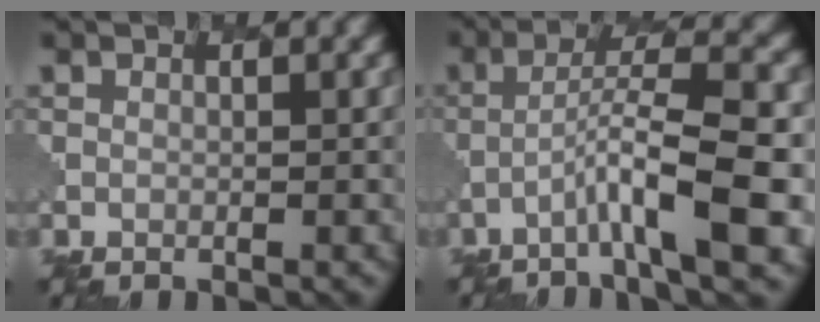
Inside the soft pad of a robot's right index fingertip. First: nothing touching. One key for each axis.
{"total": 7.6, "fx": -3.0, "fy": 1.0, "fz": 6.9, "tx": -0.112, "ty": 0.016, "tz": -0.055}